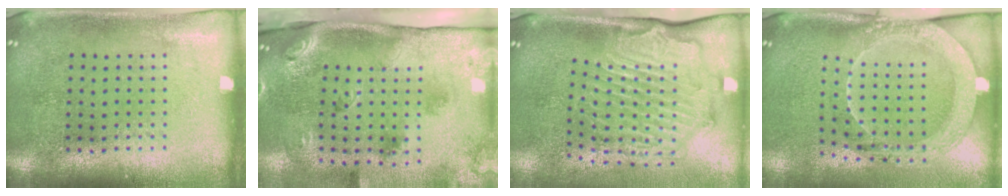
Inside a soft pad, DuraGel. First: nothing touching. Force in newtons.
{"total": 3.4, "press": 2.1, "slide": 2.7}
{"total": 2.1, "press": 2.1, "slide": 0.5}
{"total": 2.0, "press": 2.0, "slide": 0.2}